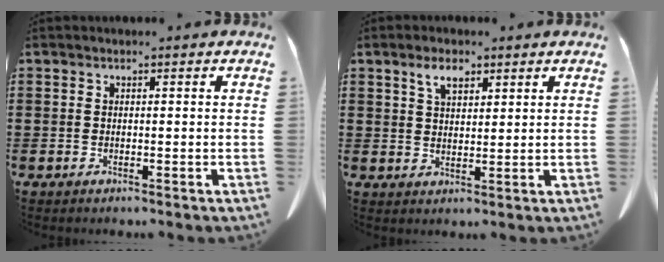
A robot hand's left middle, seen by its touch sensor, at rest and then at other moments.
{"total": 3.8, "force": [2.5, 1.7, 2.3], "torque": [-0.045, 0.001, 0.045]}